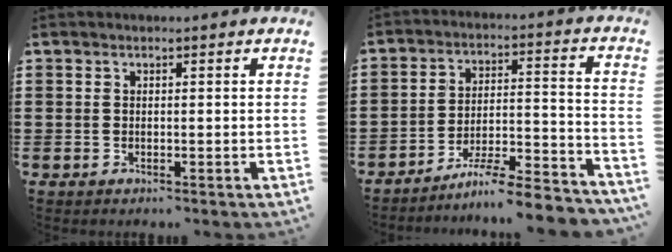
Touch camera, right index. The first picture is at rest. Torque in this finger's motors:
{"motor_torque": [2.14, 0.00, 0.16, 0.05]}